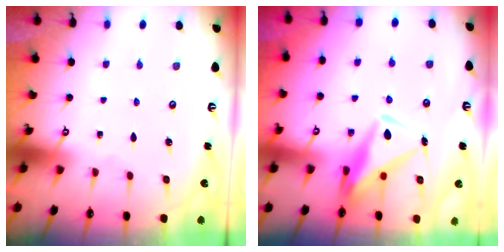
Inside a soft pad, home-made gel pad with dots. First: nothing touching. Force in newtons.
{"total": 12.3, "press": 12.2, "slide": 1.4}